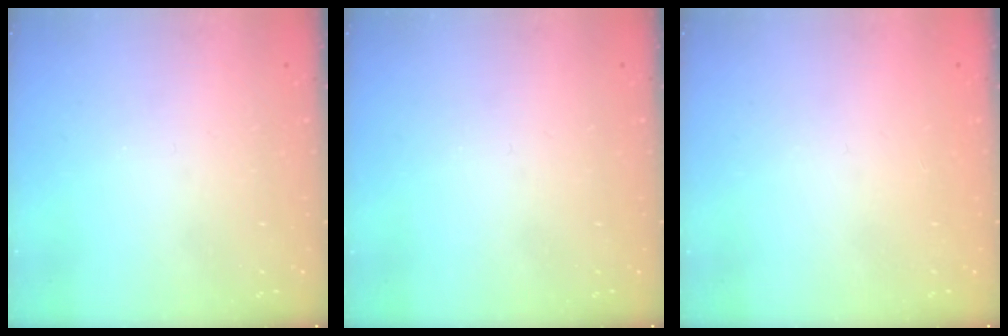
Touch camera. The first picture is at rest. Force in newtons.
{"total": 0.0}
{"total": 1.1, "press": 1.0, "slide": 0.1}